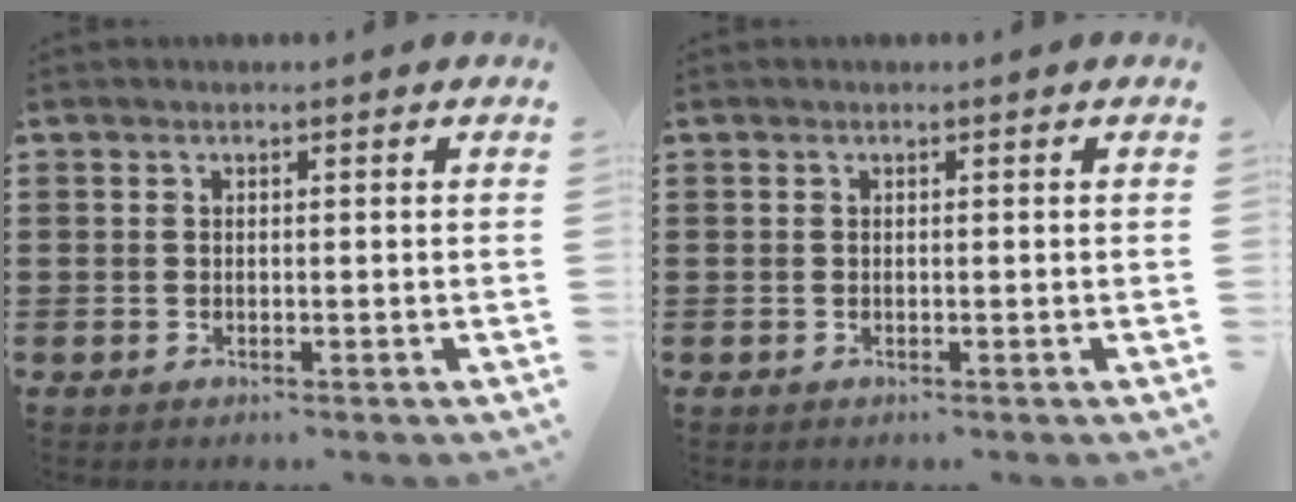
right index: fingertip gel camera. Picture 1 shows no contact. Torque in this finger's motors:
{"motor_torque": [0.00, 0.00, 0.00, -0.01]}